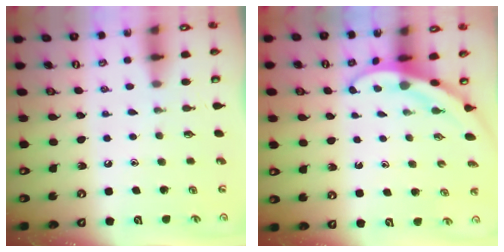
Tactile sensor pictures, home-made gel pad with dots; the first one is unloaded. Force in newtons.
{"total": 3.2, "press": 3.2, "slide": 0.2}